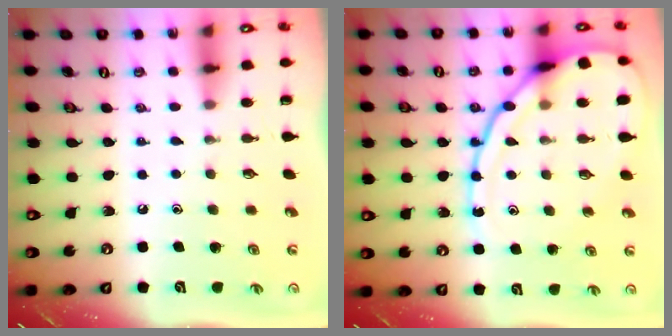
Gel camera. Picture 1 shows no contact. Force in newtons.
{"total": 17.1, "press": 17.1, "slide": 1.4}